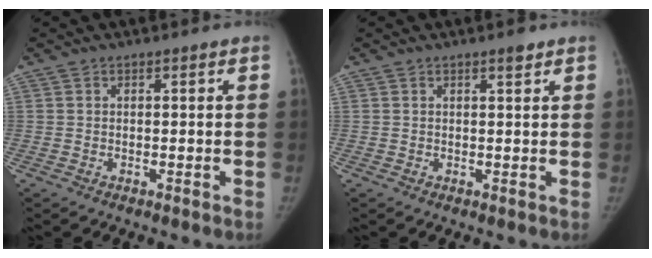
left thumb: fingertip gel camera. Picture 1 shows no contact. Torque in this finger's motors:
{"motor_torque": [0.22, 0.02, 0.18, -0.57, 0.03]}